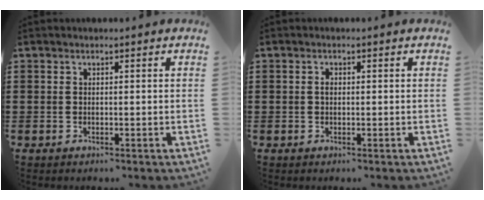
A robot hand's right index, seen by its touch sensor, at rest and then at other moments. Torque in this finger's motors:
{"motor_torque": [0.36, -0.27, 0.10, 0.04]}